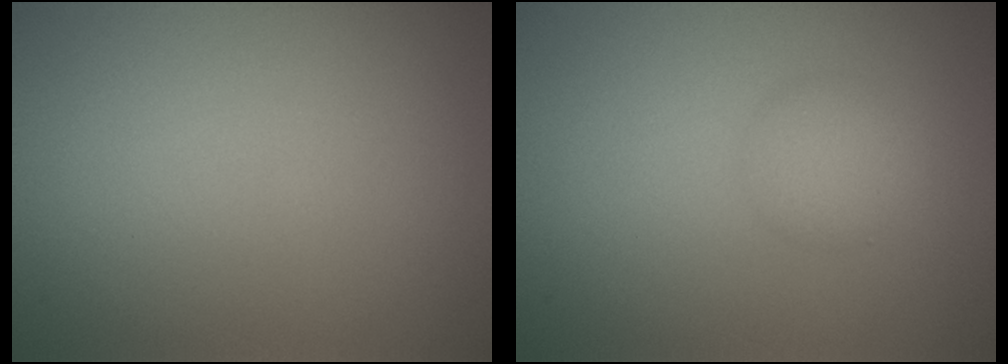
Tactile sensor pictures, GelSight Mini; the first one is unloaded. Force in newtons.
{"total": 2.2, "press": 2.2, "slide": 0.1}